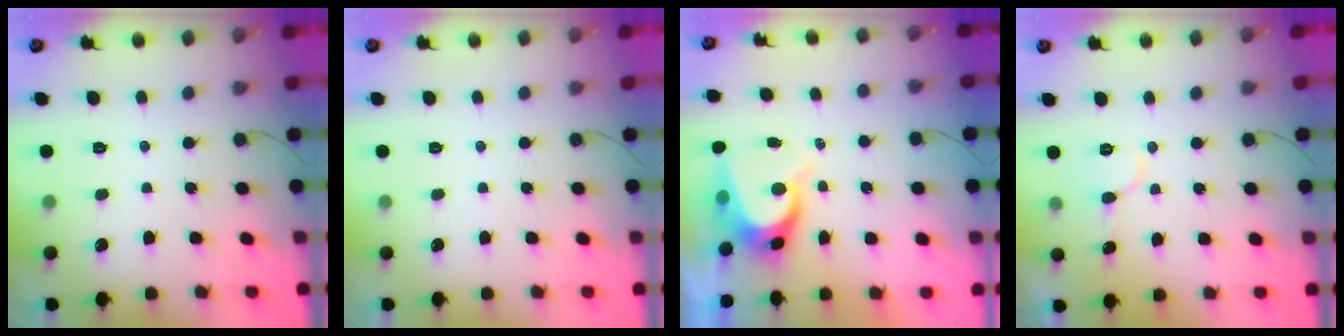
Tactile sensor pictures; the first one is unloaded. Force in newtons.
{"total": 0.0}
{"total": 6.2, "press": 6.2, "slide": 0.6}
{"total": 6.6, "press": 6.6, "slide": 0.4}